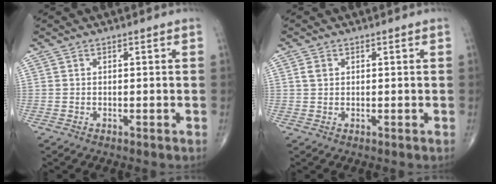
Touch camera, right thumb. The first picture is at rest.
{"total": 1.6, "force": [0.5, 1.3, 0.9], "torque": [-0.017, 0.002, 0.011]}